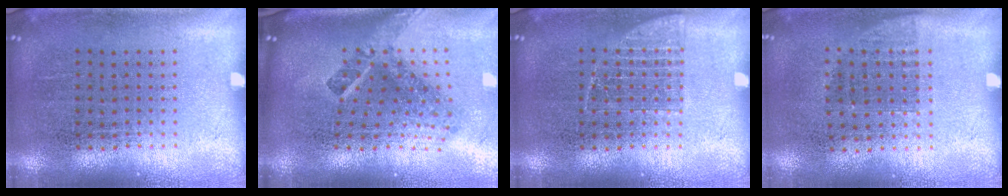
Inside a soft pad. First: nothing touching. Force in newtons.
{"total": 2.8, "press": 1.6, "slide": 2.2}
{"total": 1.6, "press": 1.5, "slide": 0.3}
{"total": 0.8, "press": 0.7, "slide": 0.4}